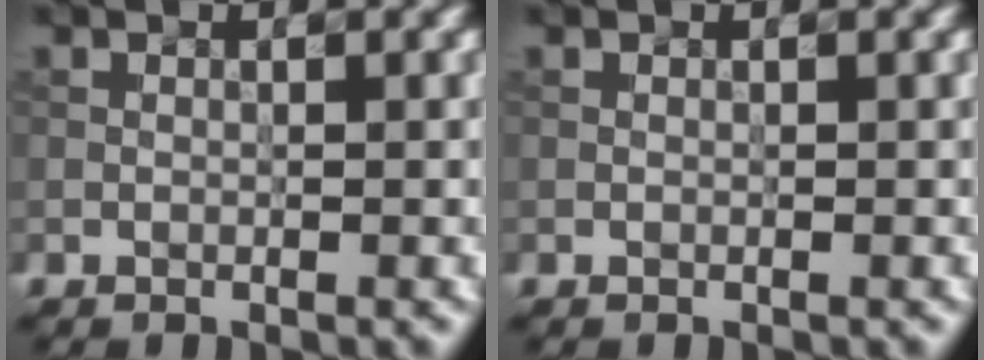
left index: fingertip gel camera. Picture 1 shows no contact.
{"total": 0.0}